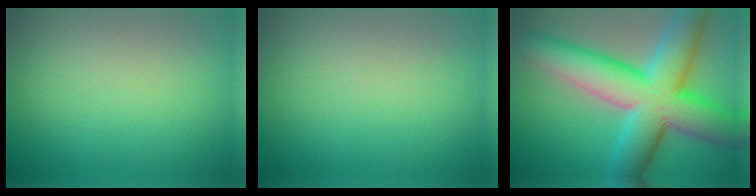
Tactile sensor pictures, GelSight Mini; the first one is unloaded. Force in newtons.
{"total": 0.0}
{"total": 12.1, "press": 12.1, "slide": 0.3}